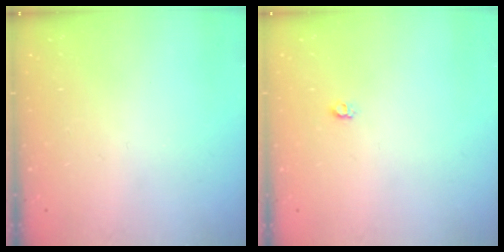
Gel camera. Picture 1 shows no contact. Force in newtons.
{"total": 3.7, "press": 3.7, "slide": 0.4}